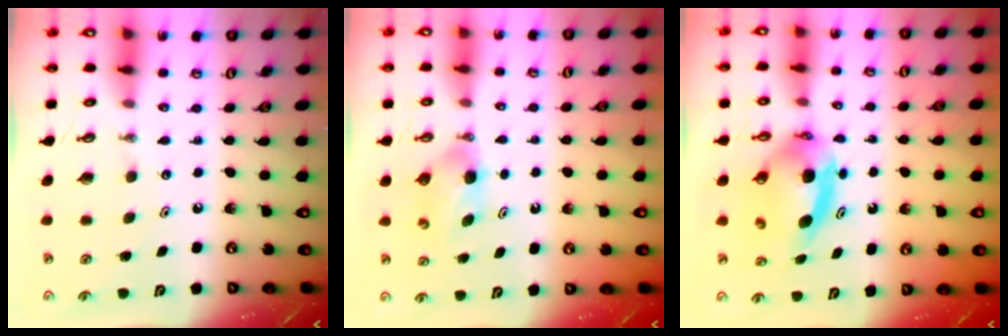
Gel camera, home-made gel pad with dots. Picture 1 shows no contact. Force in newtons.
{"total": 3.0, "press": 2.9, "slide": 0.8}
{"total": 7.4, "press": 5.2, "slide": 5.2}